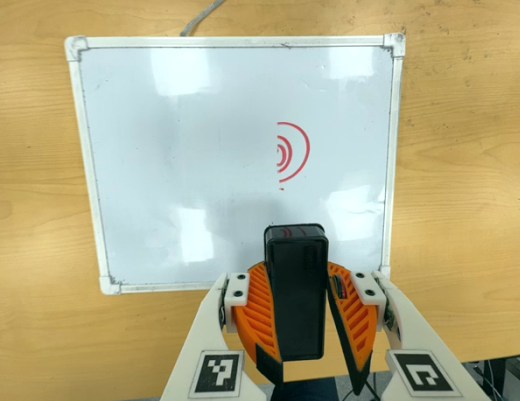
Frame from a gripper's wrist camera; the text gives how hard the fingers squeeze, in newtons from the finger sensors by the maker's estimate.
{"total": 9.5, "left": 9.3, "right": 9.8}